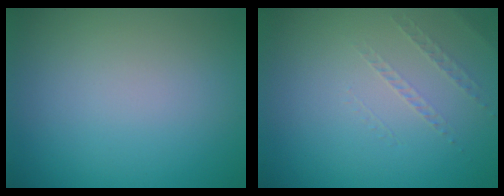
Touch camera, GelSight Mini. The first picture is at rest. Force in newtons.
{"total": 1.0, "press": 0.4, "slide": 0.9}